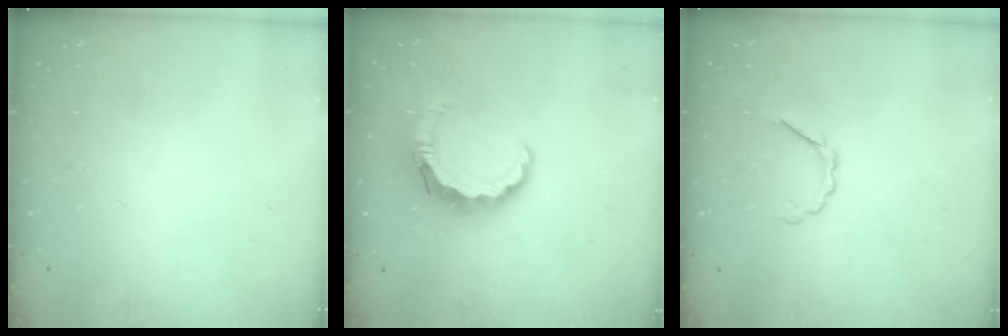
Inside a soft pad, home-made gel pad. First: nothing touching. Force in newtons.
{"total": 7.9, "press": 7.8, "slide": 1.3}
{"total": 3.1, "press": 3.0, "slide": 0.7}